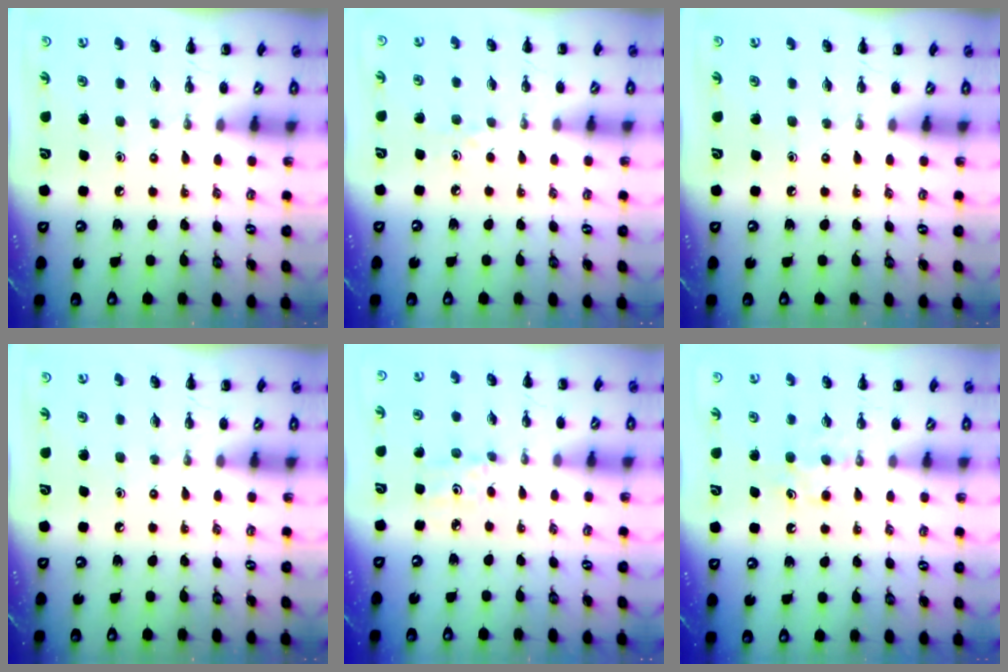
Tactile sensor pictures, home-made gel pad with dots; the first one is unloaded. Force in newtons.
{"total": 2.7, "press": 2.5, "slide": 1.0}
{"total": 0.0}
{"total": 0.0}
{"total": 3.8, "press": 3.7, "slide": 0.9}
{"total": 4.8, "press": 4.6, "slide": 1.2}